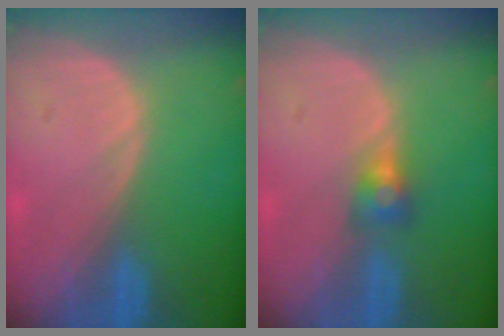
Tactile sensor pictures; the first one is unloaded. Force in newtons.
{"total": 2.9, "press": 2.5, "slide": 1.5}